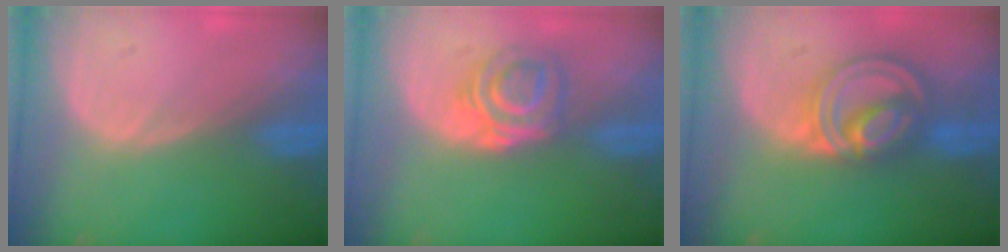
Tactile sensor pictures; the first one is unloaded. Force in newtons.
{"total": 6.2, "press": 5.1, "slide": 3.6}
{"total": 8.6, "press": 7.2, "slide": 4.7}